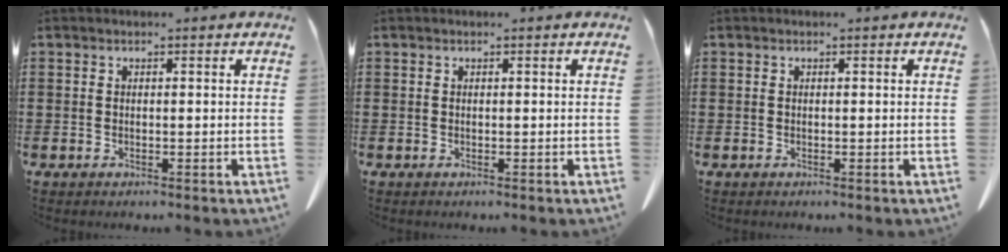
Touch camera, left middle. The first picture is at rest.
{"total": 0.0}
{"total": 0.0}